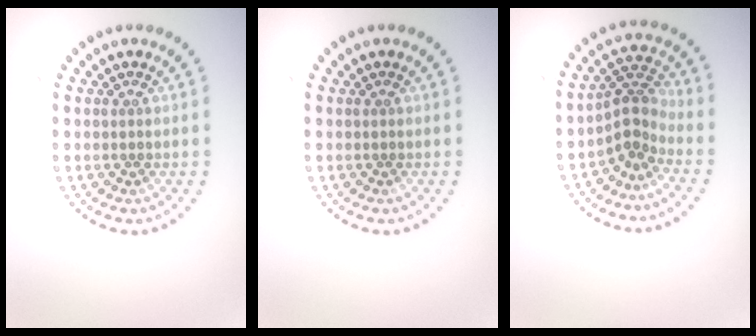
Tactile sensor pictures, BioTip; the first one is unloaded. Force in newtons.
{"total": 0.0}
{"total": 2.9, "press": 2.0, "slide": 2.1}